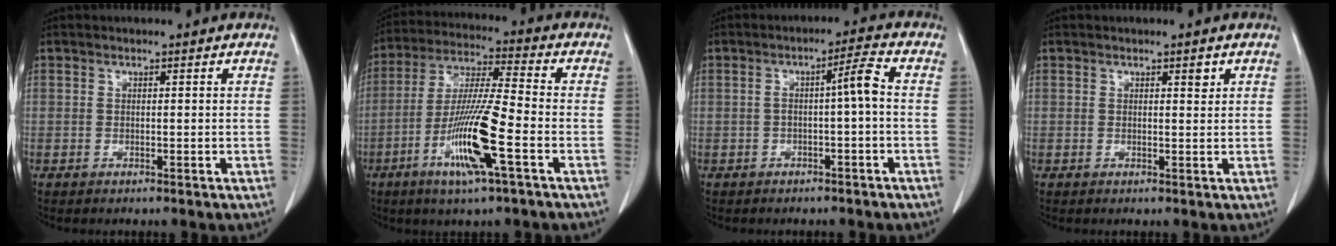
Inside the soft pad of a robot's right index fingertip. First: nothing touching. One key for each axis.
{"total": 13.5, "fx": -5.1, "fy": 0.3, "fz": 12.5, "tx": -0.249, "ty": -0.015, "tz": -0.098}
{"total": 3.9, "fx": -0.3, "fy": 0.1, "fz": 3.9, "tx": -0.063, "ty": 0.017, "tz": -0.005}
{"total": 1.3, "fx": 0.8, "fy": 0.4, "fz": 0.9, "tx": -0.010, "ty": -0.002, "tz": 0.010}